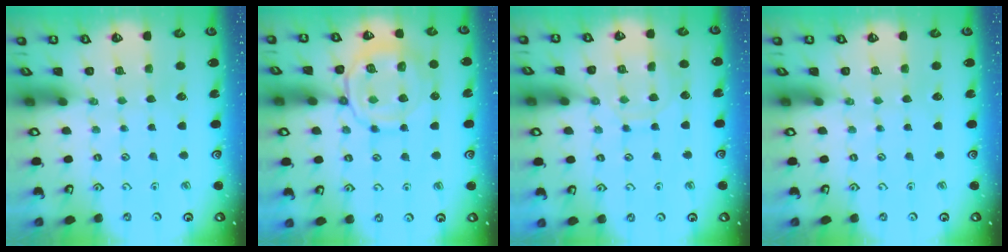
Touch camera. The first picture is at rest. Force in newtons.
{"total": 12.8, "press": 12.7, "slide": 1.6}
{"total": 10.3, "press": 10.2, "slide": 0.7}
{"total": 0.0}